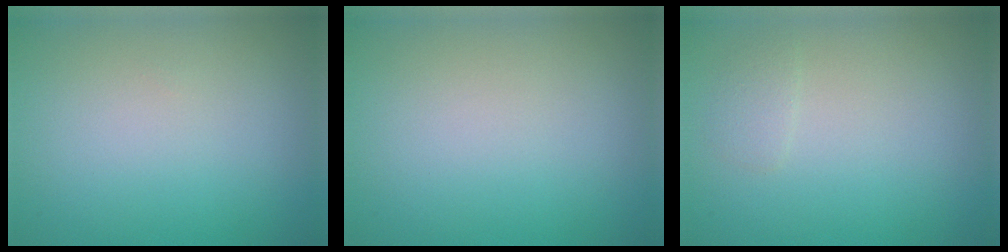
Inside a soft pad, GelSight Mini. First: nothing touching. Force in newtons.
{"total": 0.0}
{"total": 0.9, "press": 0.9, "slide": 0.0}